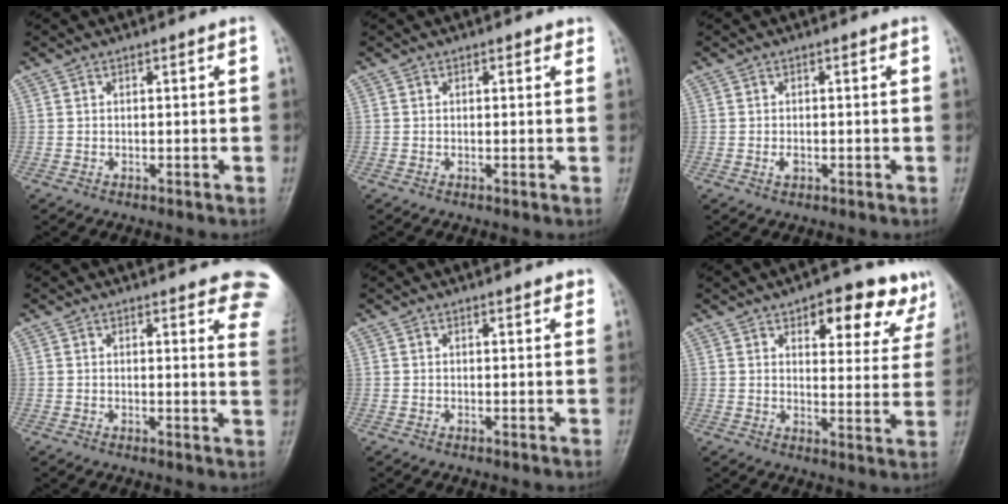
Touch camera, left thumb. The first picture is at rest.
{"total": 1.1, "force": [0.8, 0.7, 0.5], "torque": [0.002, -0.003, 0.005]}
{"total": 1.2, "force": [-0.3, 0.8, 0.9], "torque": [-0.014, -0.001, -0.005]}
{"total": 10.1, "force": [8.3, 2.8, 5.0], "torque": [-0.015, -0.034, 0.069]}
{"total": 2.1, "force": [1.7, 0.7, 1.0], "torque": [0.000, -0.003, 0.018]}
{"total": 14.4, "force": [9.1, 6.5, 9.0], "torque": [-0.052, -0.041, 0.103]}